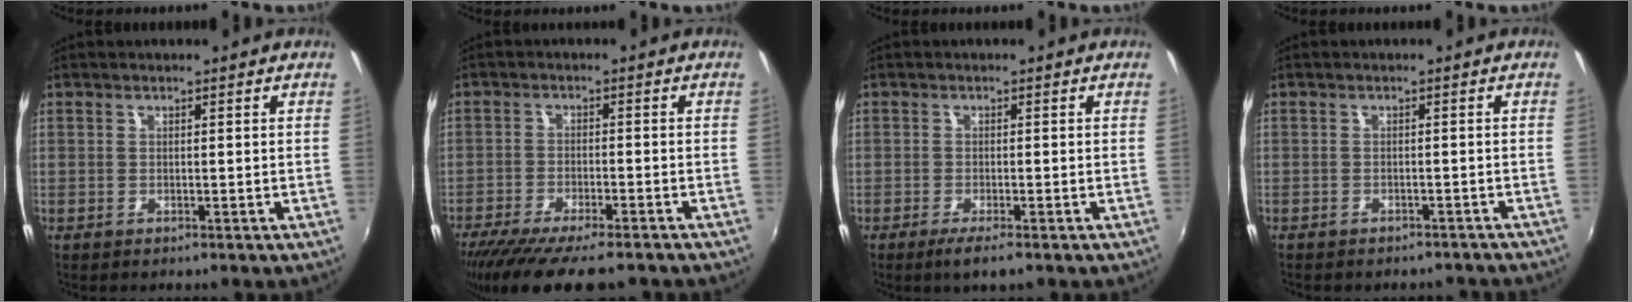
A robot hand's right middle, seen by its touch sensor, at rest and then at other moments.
{"total": 14.1, "force": [-11.5, 2.7, 7.7], "torque": [-0.158, -0.046, -0.184]}
{"total": 3.1, "force": [-2.0, 0.2, 2.4], "torque": [-0.053, -0.012, -0.037]}
{"total": 6.4, "force": [-5.8, 2.1, 1.7], "torque": [-0.037, -0.007, -0.066]}